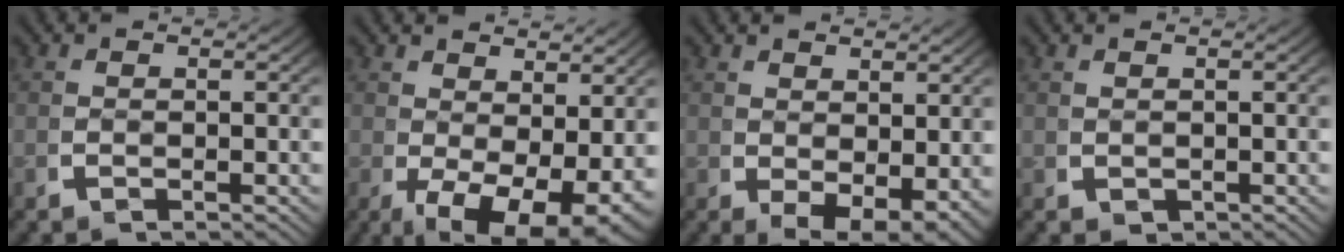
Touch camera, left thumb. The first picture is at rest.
{"total": 8.3, "force": [-1.7, 5.6, 5.9], "torque": [-0.105, -0.060, 0.005]}
{"total": 4.3, "force": [-0.6, 3.0, 3.0], "torque": [-0.056, -0.043, 0.018]}
{"total": 0.6, "force": [0.0, 0.6, -0.1], "torque": [-0.001, -0.005, 0.007]}